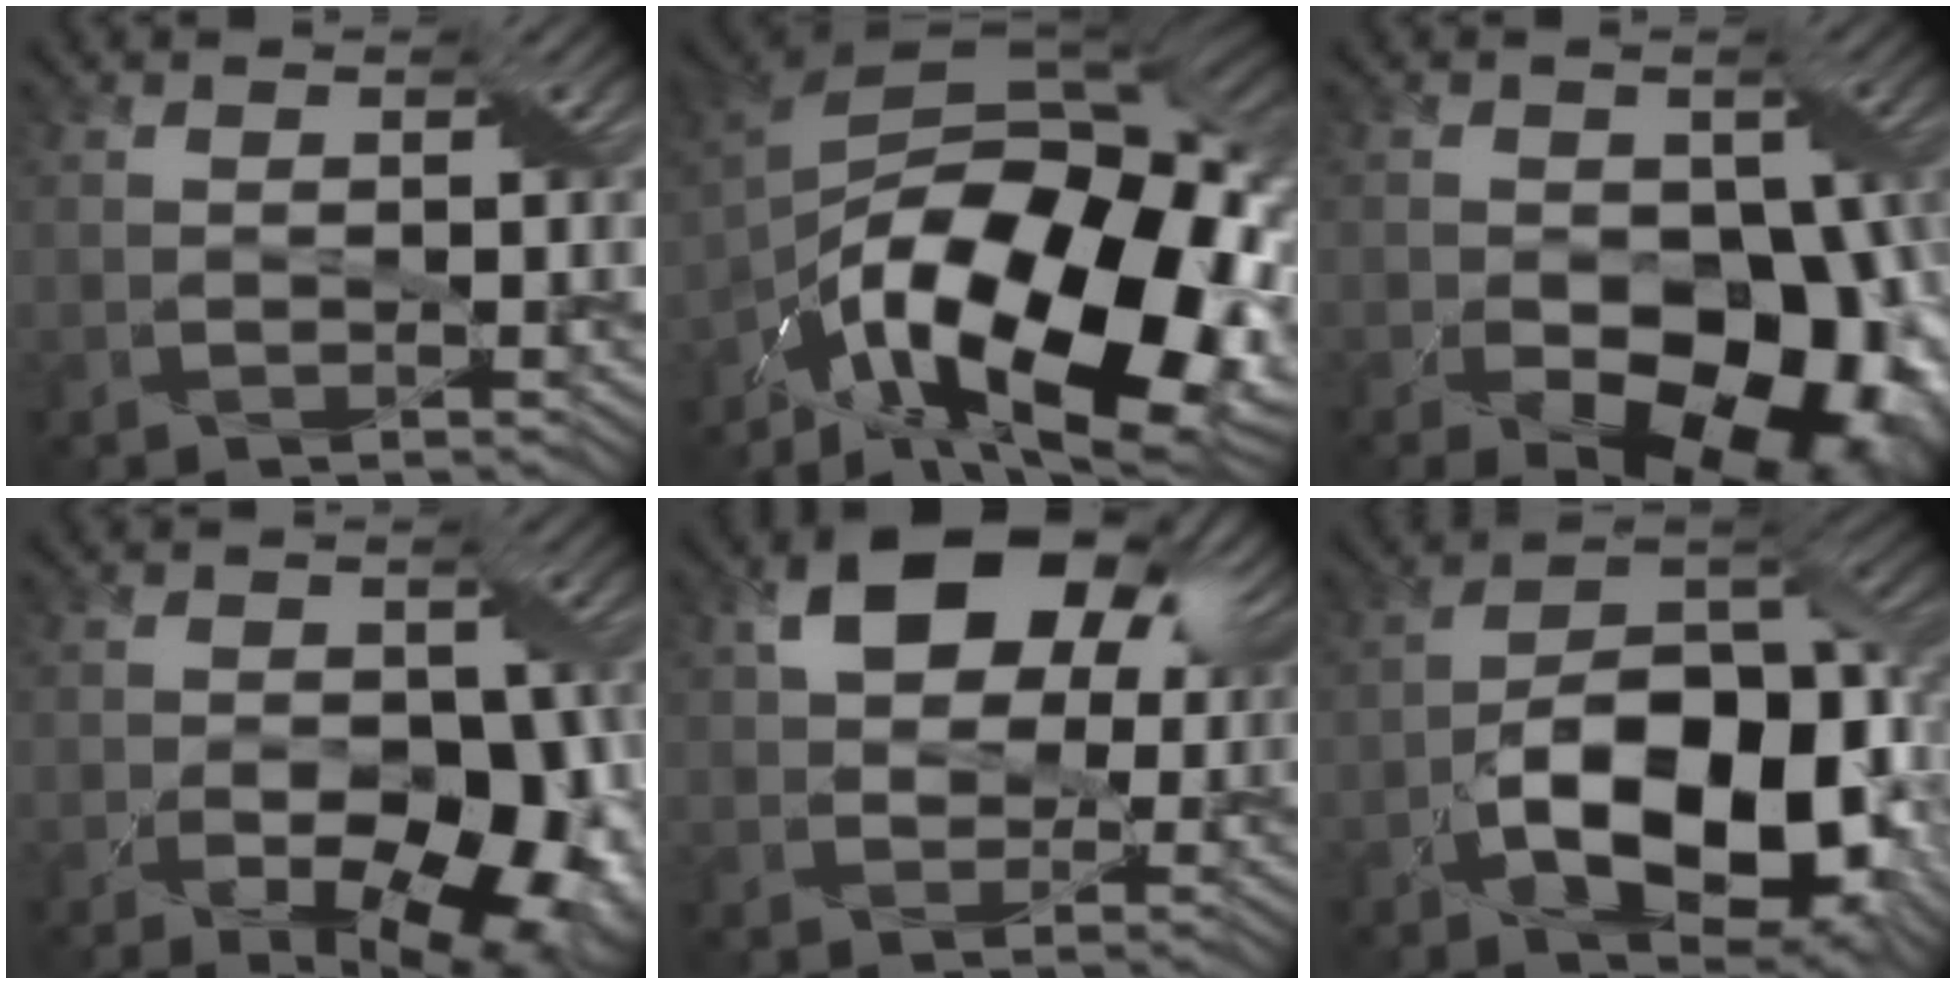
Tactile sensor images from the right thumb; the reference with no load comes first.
{"total": 20.5, "force": [-9.3, 10.1, 15.2], "torque": [-0.282, -0.031, -0.132]}
{"total": 15.1, "force": [-5.5, 10.0, 9.8], "torque": [-0.120, -0.019, -0.065]}
{"total": 15.5, "force": [-7.5, 9.4, 9.7], "torque": [-0.085, -0.017, -0.081]}
{"total": 10.6, "force": [4.2, 7.1, 6.7], "torque": [-0.121, 0.020, 0.063]}
{"total": 15.4, "force": [-5.0, 8.1, 12.2], "torque": [-0.180, -0.017, -0.093]}